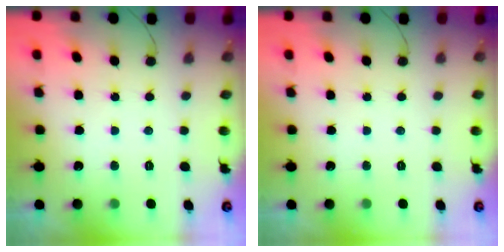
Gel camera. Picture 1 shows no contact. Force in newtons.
{"total": 0.0}